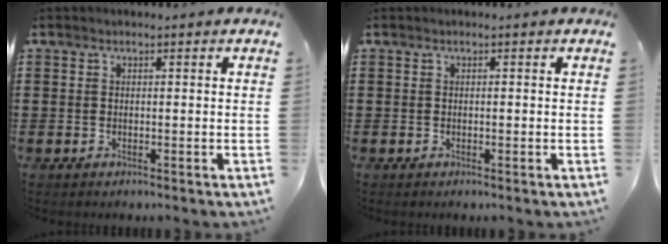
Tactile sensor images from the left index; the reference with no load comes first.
{"total": 0.0}